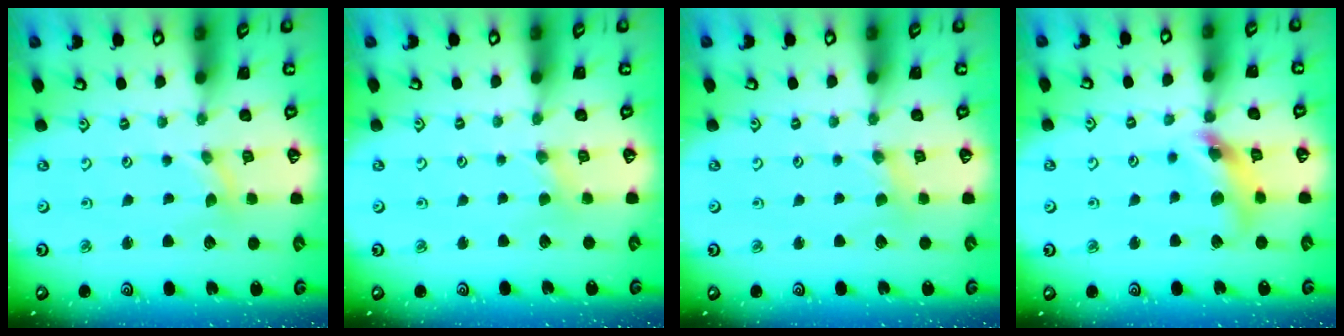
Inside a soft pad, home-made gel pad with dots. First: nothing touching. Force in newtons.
{"total": 1.8, "press": 1.8, "slide": 0.2}
{"total": 1.5, "press": 1.5, "slide": 0.2}
{"total": 10.7, "press": 10.6, "slide": 1.2}